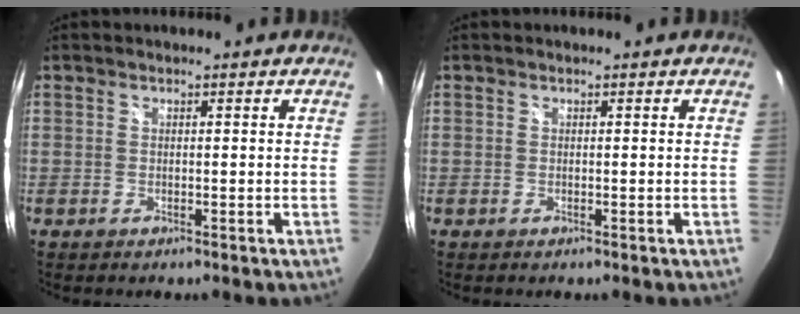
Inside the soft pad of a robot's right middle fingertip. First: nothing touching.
{"total": 0.0}